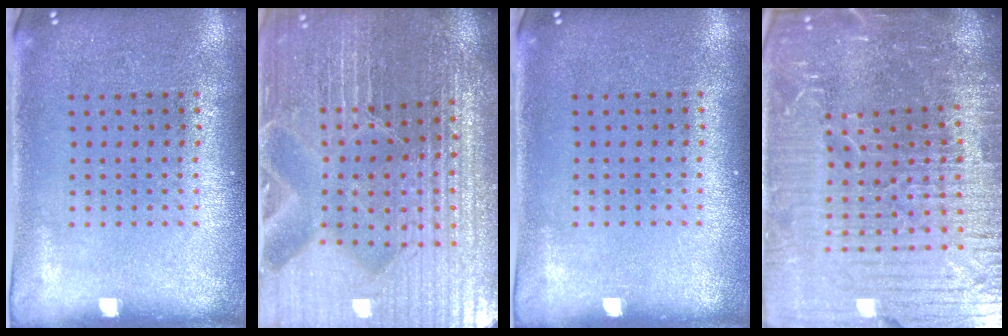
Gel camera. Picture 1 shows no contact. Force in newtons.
{"total": 5.1, "press": 4.9, "slide": 1.5}
{"total": 0.0}
{"total": 7.0, "press": 6.1, "slide": 3.5}